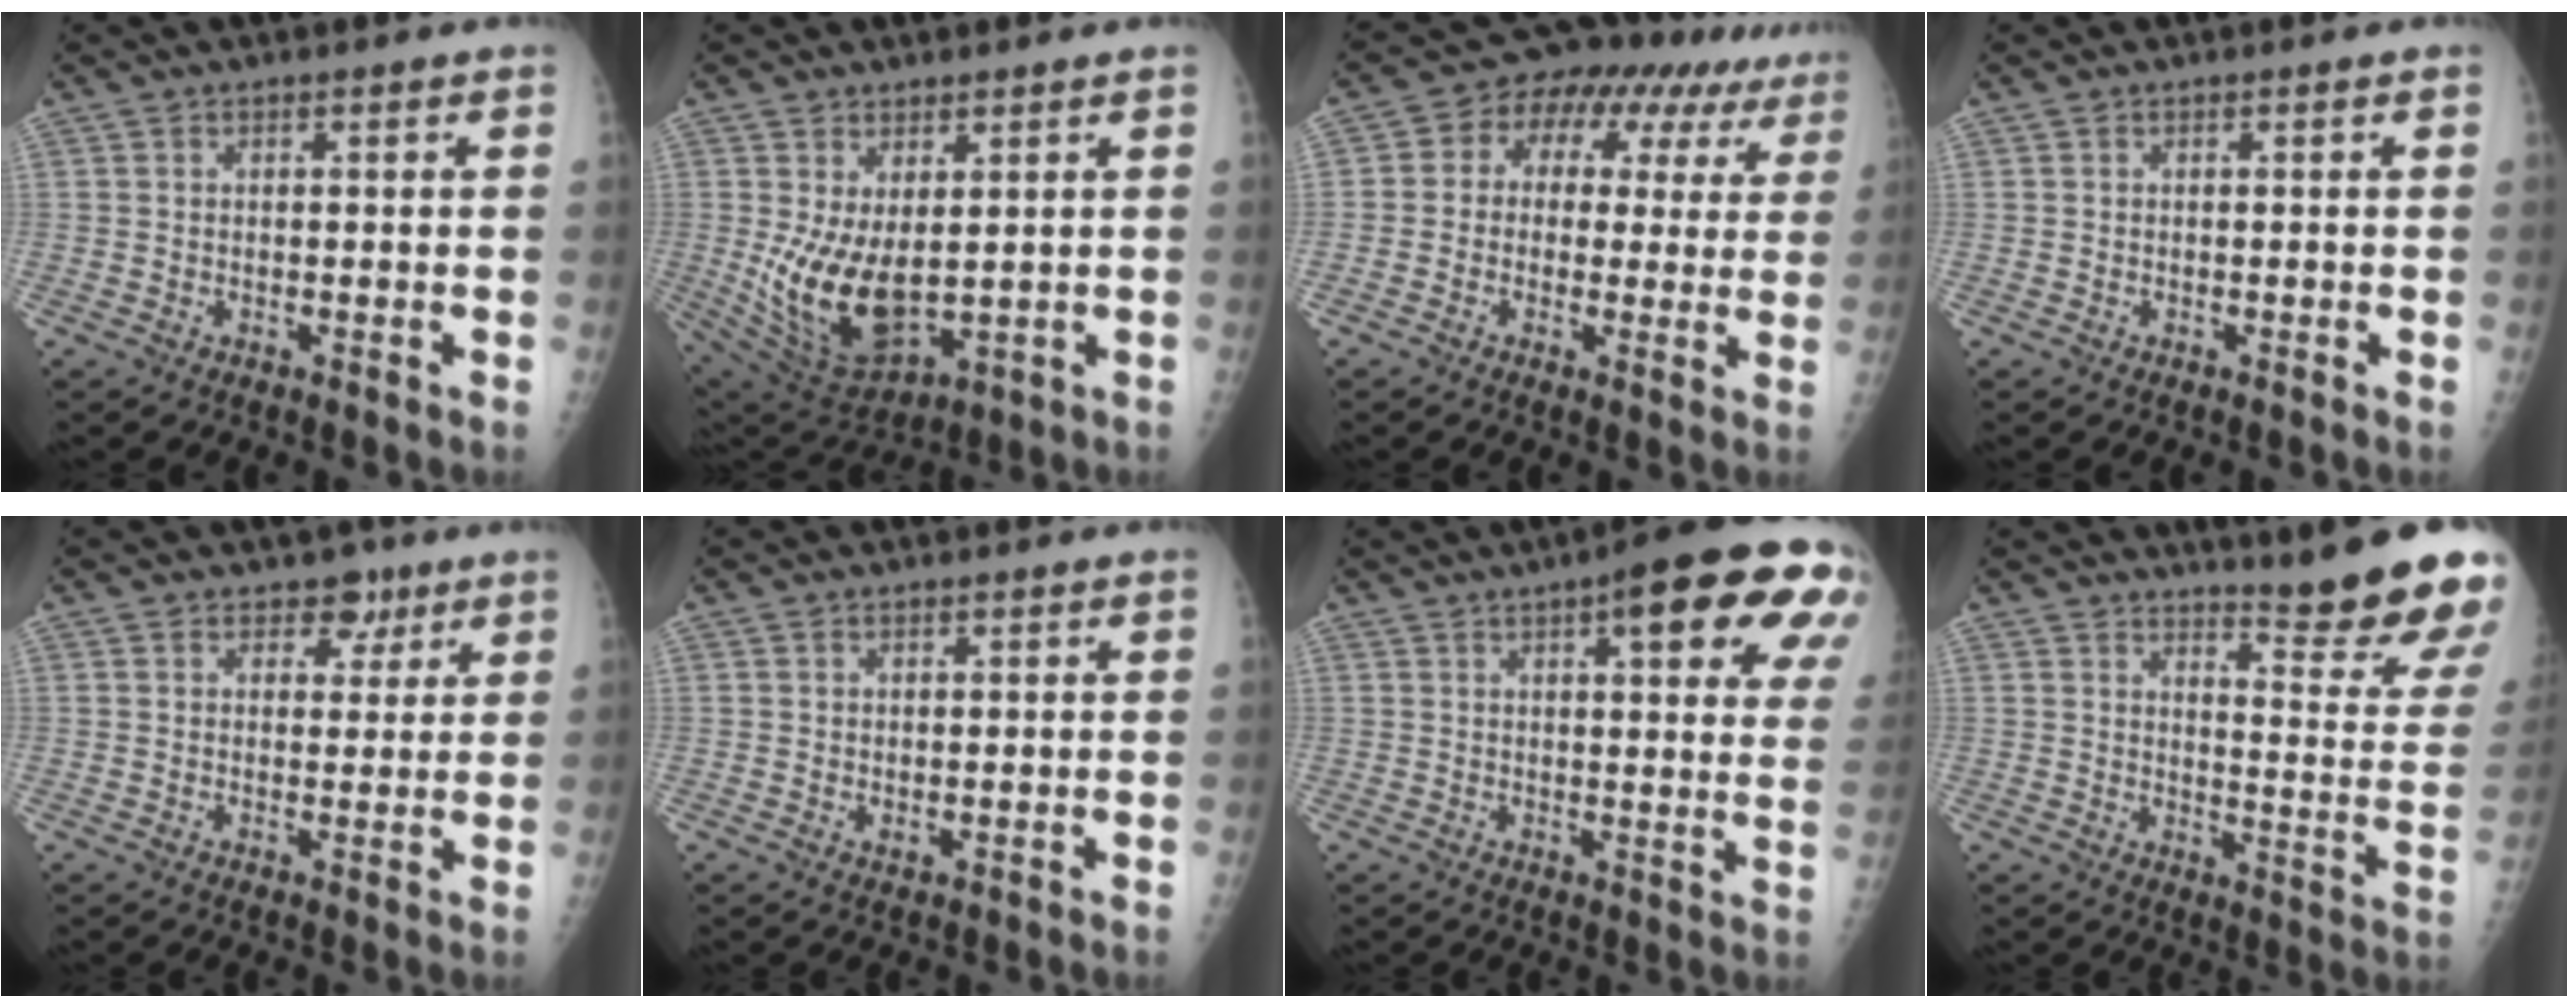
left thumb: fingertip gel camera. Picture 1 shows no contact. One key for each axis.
{"total": 12.1, "fx": 0.7, "fy": 6.5, "fz": 10.2, "tx": -0.175, "ty": -0.028, "tz": 0.037}
{"total": 14.5, "fx": 5.7, "fy": 10.3, "fz": 8.4, "tx": -0.063, "ty": 0.030, "tz": 0.070}
{"total": 0.0}
{"total": 4.3, "fx": 2.7, "fy": 2.9, "fz": 1.6, "tx": 0.014, "ty": -0.014, "tz": 0.036}
{"total": 1.2, "fx": 0.5, "fy": 0.6, "fz": 0.9, "tx": -0.011, "ty": -0.009, "tz": 0.011}
{"total": 20.4, "fx": 9.7, "fy": 5.3, "fz": 17.2, "tx": -0.201, "ty": -0.017, "tz": 0.113}
{"total": 18.3, "fx": 15.2, "fy": 1.0, "fz": 10.1, "tx": -0.111, "ty": -0.150, "tz": 0.197}